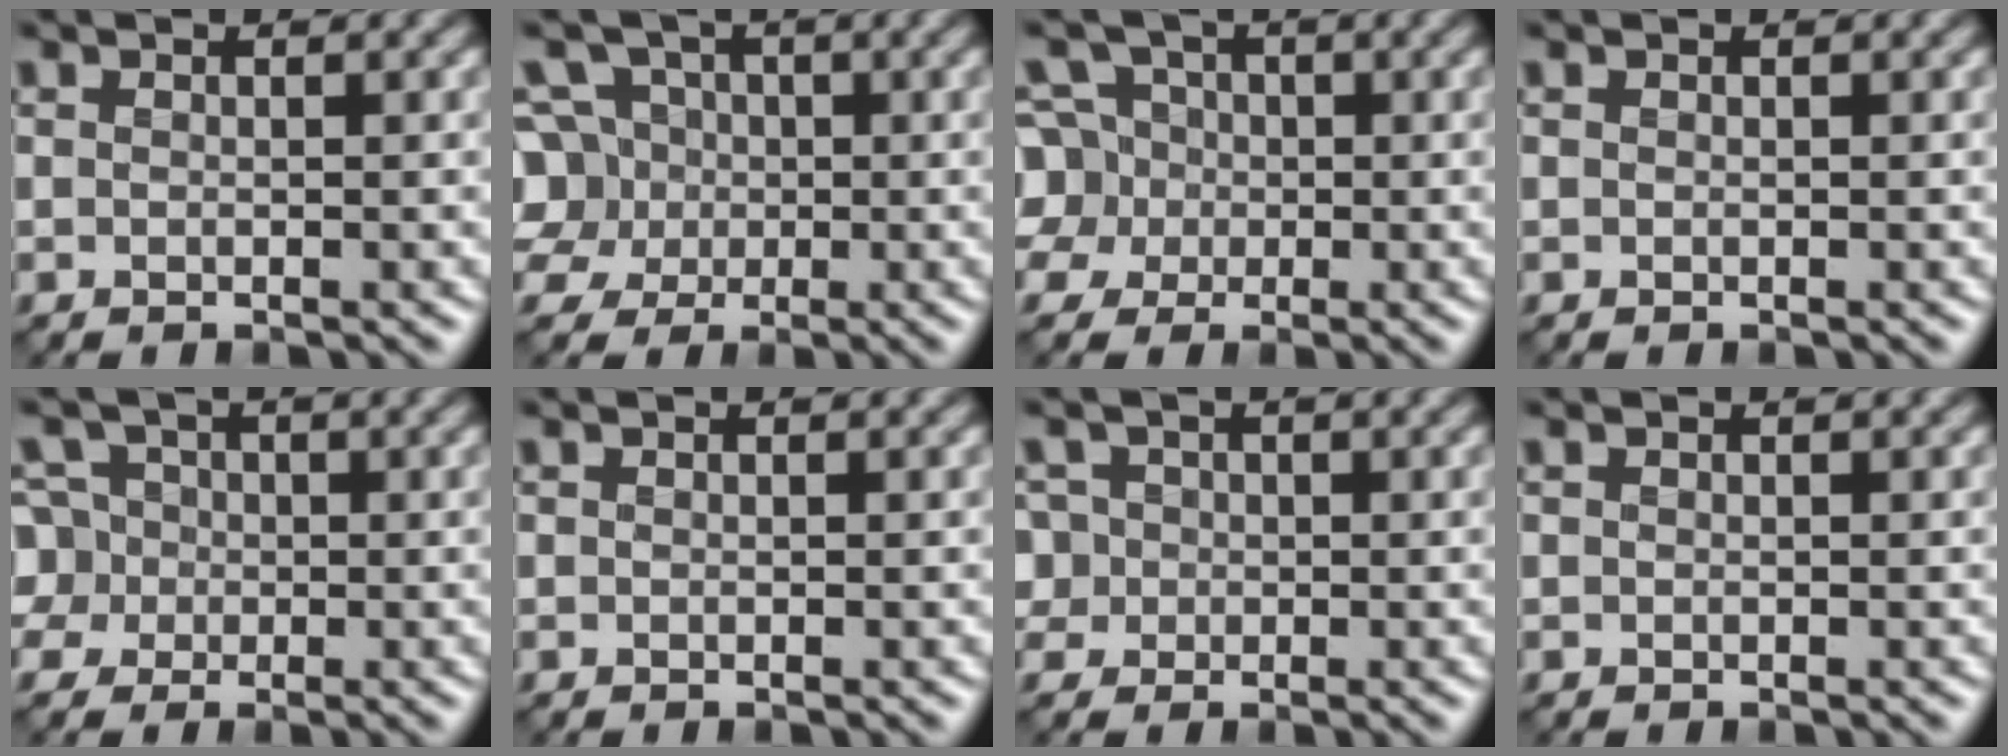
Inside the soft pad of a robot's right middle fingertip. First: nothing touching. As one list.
[{"total": 7.8, "force": [0.4, 6.9, 3.5], "torque": [-0.068, 0.035, -0.038]}, {"total": 6.3, "force": [-0.1, 5.8, 2.4], "torque": [-0.054, 0.036, -0.037]}, {"total": 0.0}, {"total": 4.9, "force": [-0.3, 4.6, 1.6], "torque": [-0.032, 0.033, -0.032]}, {"total": 0.0}, {"total": 3.1, "force": [0.3, 2.9, 1.0], "torque": [-0.012, 0.024, -0.007]}, {"total": 0.0}]